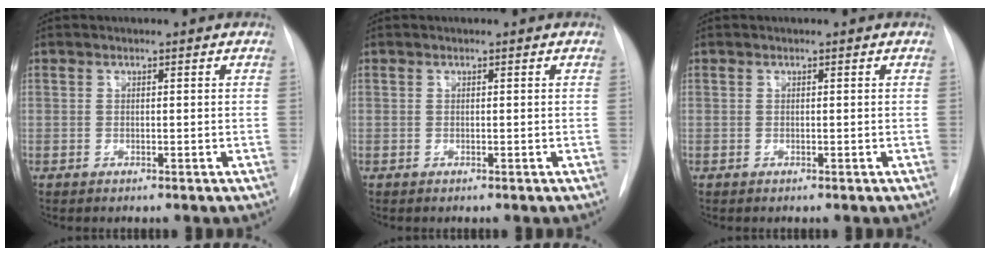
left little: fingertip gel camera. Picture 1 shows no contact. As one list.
[{"total": 0.0}, {"total": 0.0}]